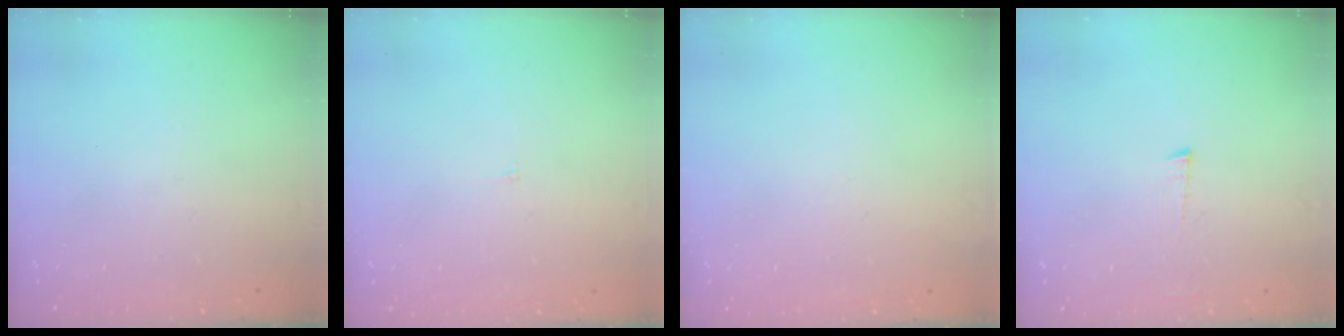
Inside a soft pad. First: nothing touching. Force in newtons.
{"total": 2.2, "press": 2.2, "slide": 0.2}
{"total": 2.6, "press": 2.6, "slide": 0.2}
{"total": 6.1, "press": 6.1, "slide": 0.4}